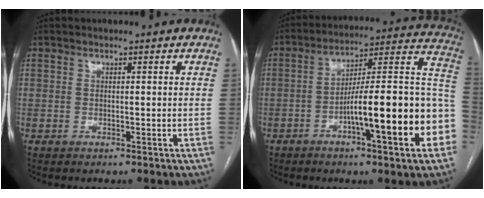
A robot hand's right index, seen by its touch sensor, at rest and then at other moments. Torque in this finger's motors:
{"motor_torque": [2.14, 0.00, 1.05, 0.21]}